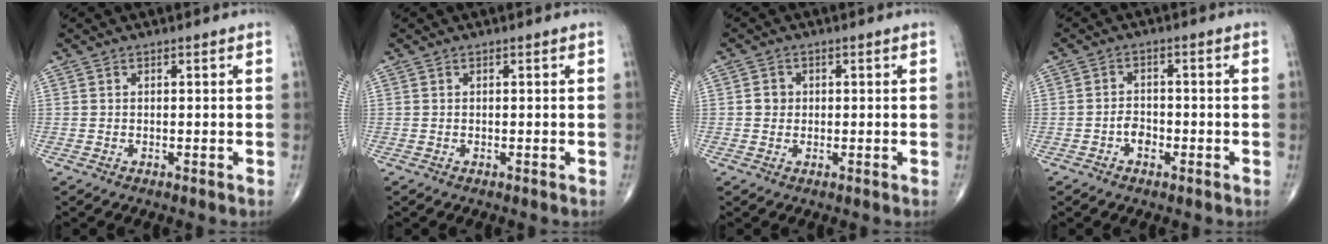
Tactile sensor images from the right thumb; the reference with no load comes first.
{"total": 0.0}
{"total": 2.1, "force": [0.1, 1.9, 0.7], "torque": [0.000, 0.004, 0.000]}
{"total": 2.8, "force": [-1.3, 1.9, 1.6], "torque": [-0.014, 0.010, -0.027]}